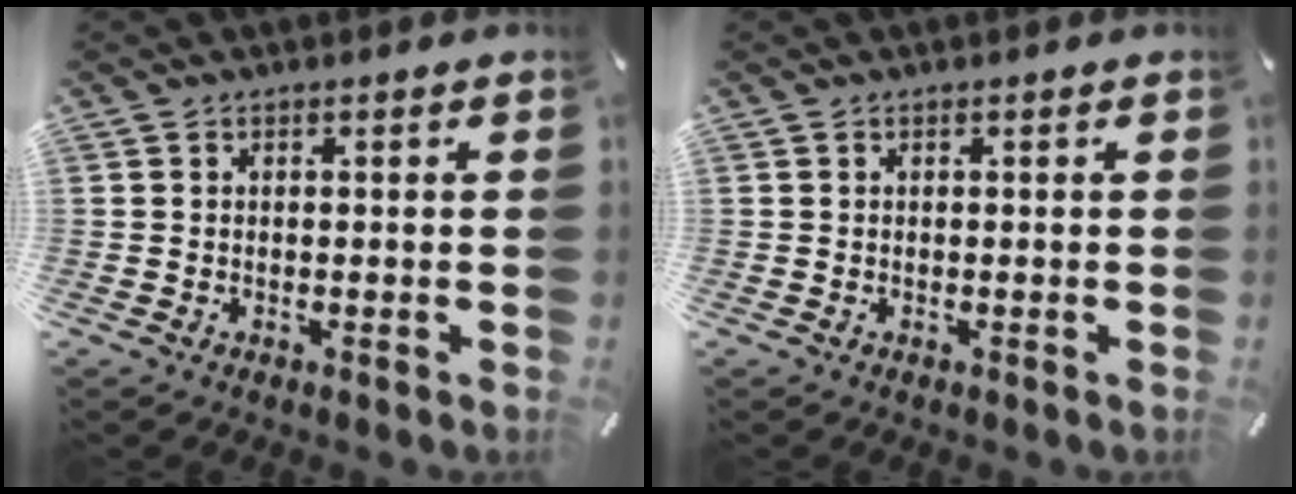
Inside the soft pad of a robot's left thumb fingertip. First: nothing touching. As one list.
[{"total": 0.0}]